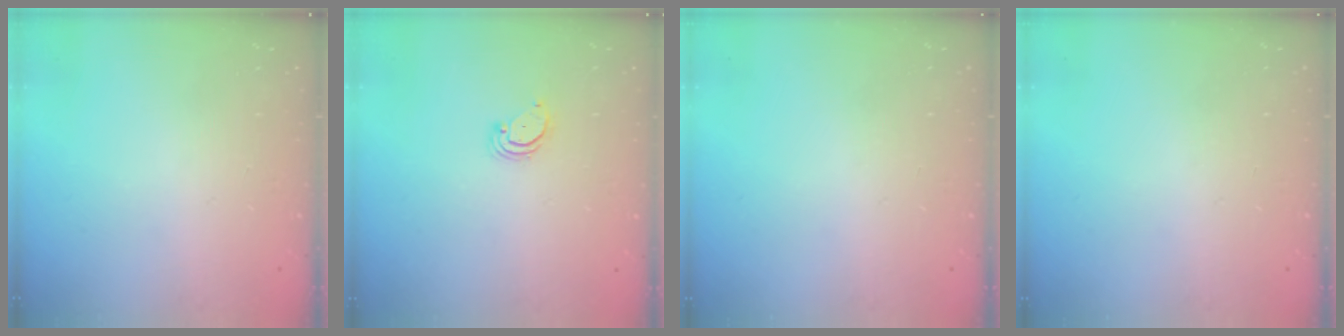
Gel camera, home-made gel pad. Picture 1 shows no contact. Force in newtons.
{"total": 2.2, "press": 2.2, "slide": 0.3}
{"total": 0.0}
{"total": 0.0}